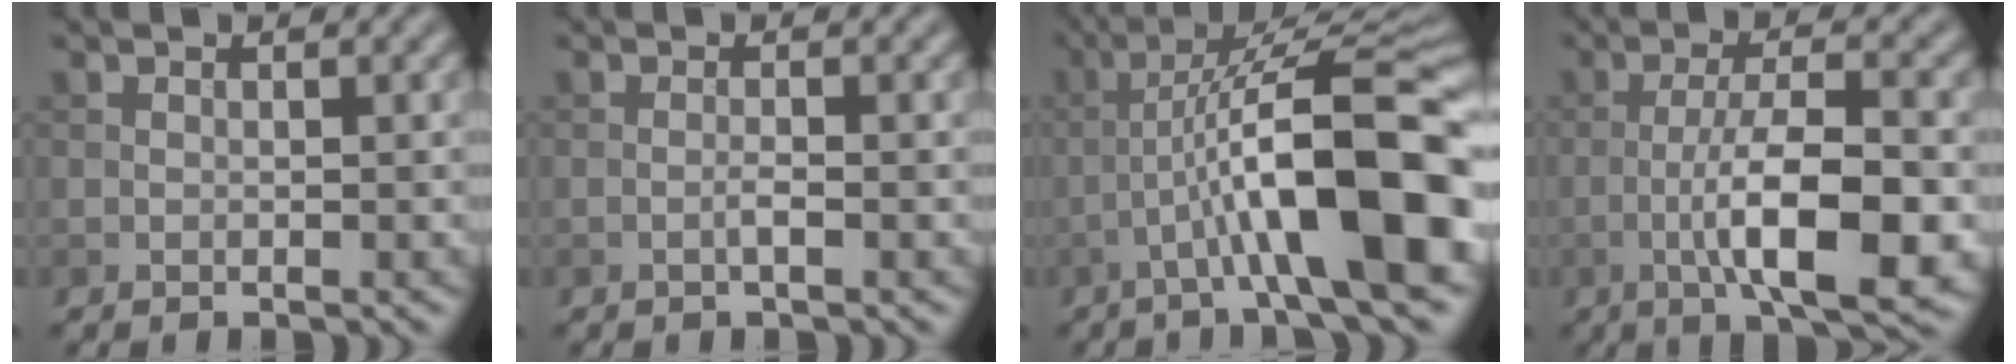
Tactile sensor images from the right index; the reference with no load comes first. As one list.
[{"total": 1.0, "force": [-0.4, 0.1, 0.9], "torque": [-0.017, 0.001, -0.009]}, {"total": 12.4, "force": [-3.3, 2.2, 11.7], "torque": [-0.186, 0.026, -0.047]}, {"total": 9.4, "force": [-2.8, 2.5, 8.7], "torque": [-0.142, 0.004, -0.051]}]